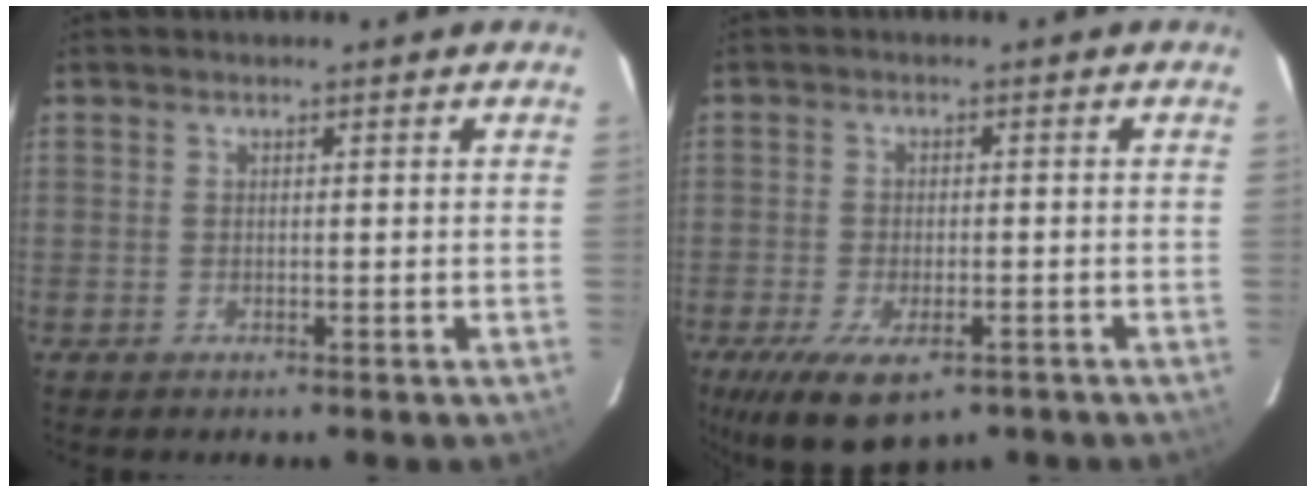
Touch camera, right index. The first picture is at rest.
{"total": 11.0, "force": [-6.8, 4.6, 7.3], "torque": [-0.157, -0.037, -0.106]}